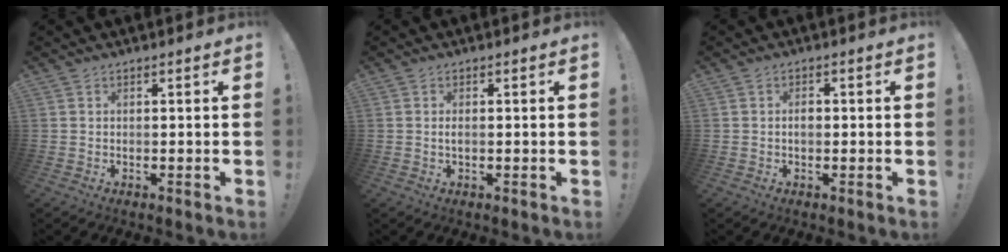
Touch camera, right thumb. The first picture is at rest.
{"total": 1.0, "force": [-0.2, 0.3, 0.9], "torque": [-0.020, 0.002, -0.003]}
{"total": 1.9, "force": [-0.4, 1.3, 1.3], "torque": [-0.022, 0.006, -0.008]}